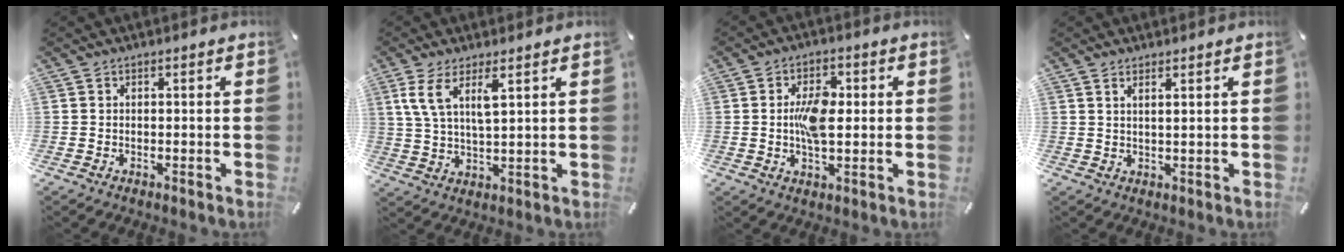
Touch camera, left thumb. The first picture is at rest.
{"total": 7.7, "force": [4.0, 2.5, 6.1], "torque": [-0.139, -0.006, 0.072]}
{"total": 9.0, "force": [0.4, 4.9, 7.5], "torque": [-0.137, 0.001, -0.002]}
{"total": 1.9, "force": [1.5, -0.4, 1.1], "torque": [-0.030, -0.007, 0.025]}